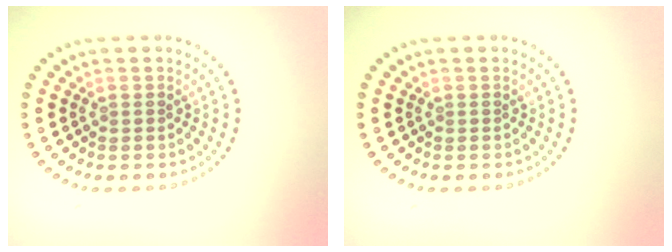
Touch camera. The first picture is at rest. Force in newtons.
{"total": 0.0}